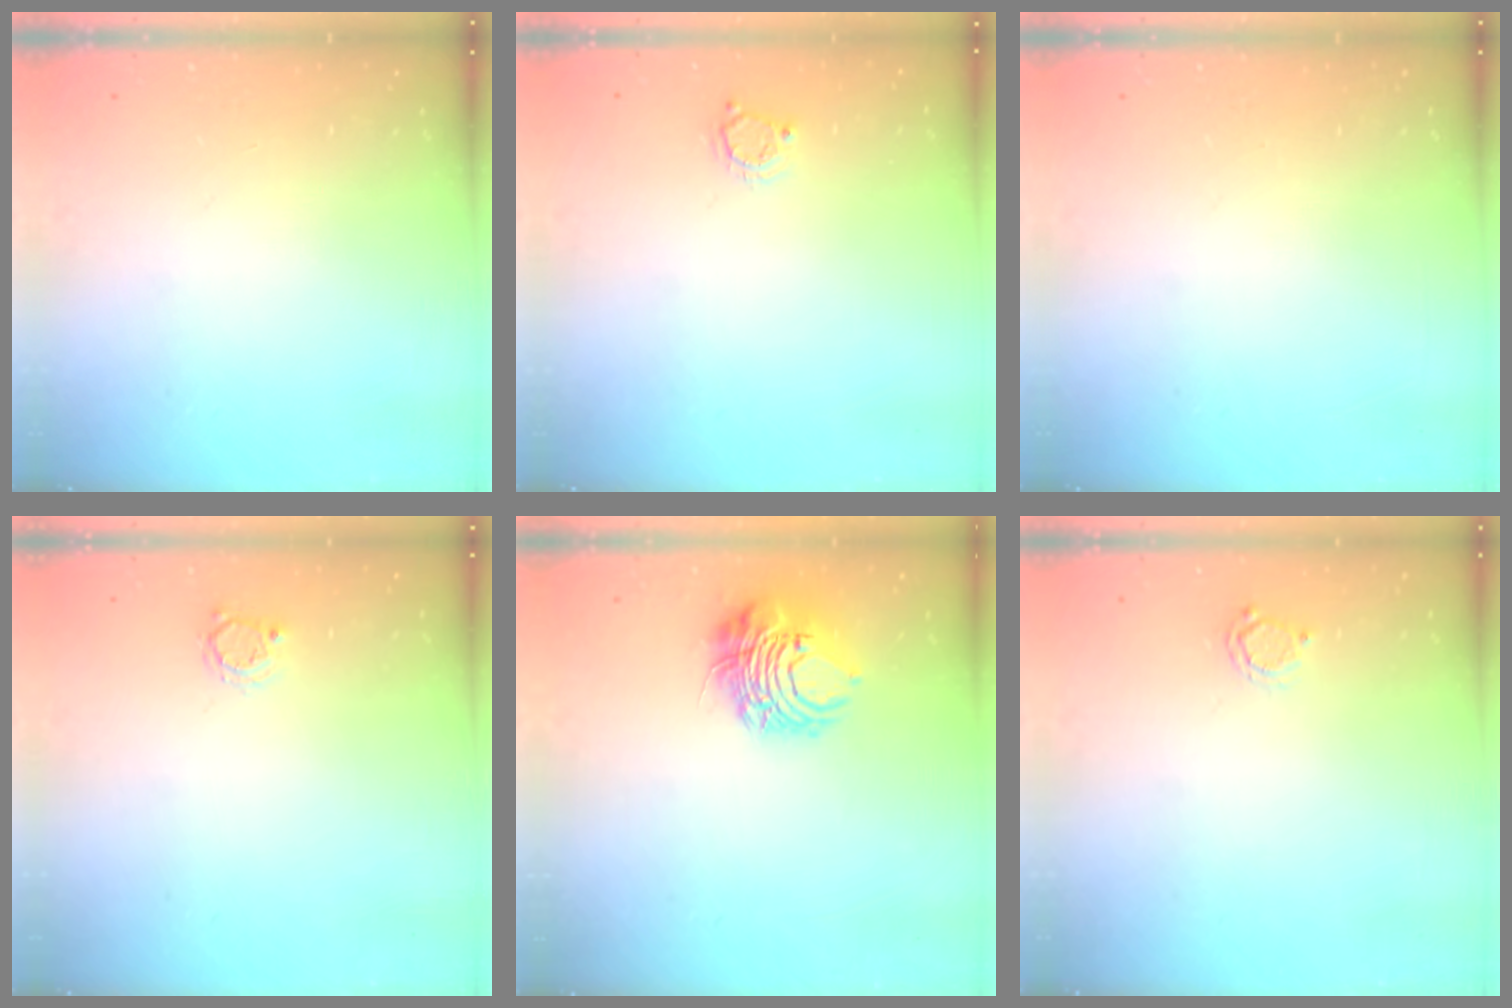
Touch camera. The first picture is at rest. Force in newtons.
{"total": 4.1, "press": 4.0, "slide": 0.5}
{"total": 0.0}
{"total": 2.8, "press": 2.7, "slide": 0.4}
{"total": 10.5, "press": 10.5, "slide": 1.4}
{"total": 2.2, "press": 2.1, "slide": 0.3}